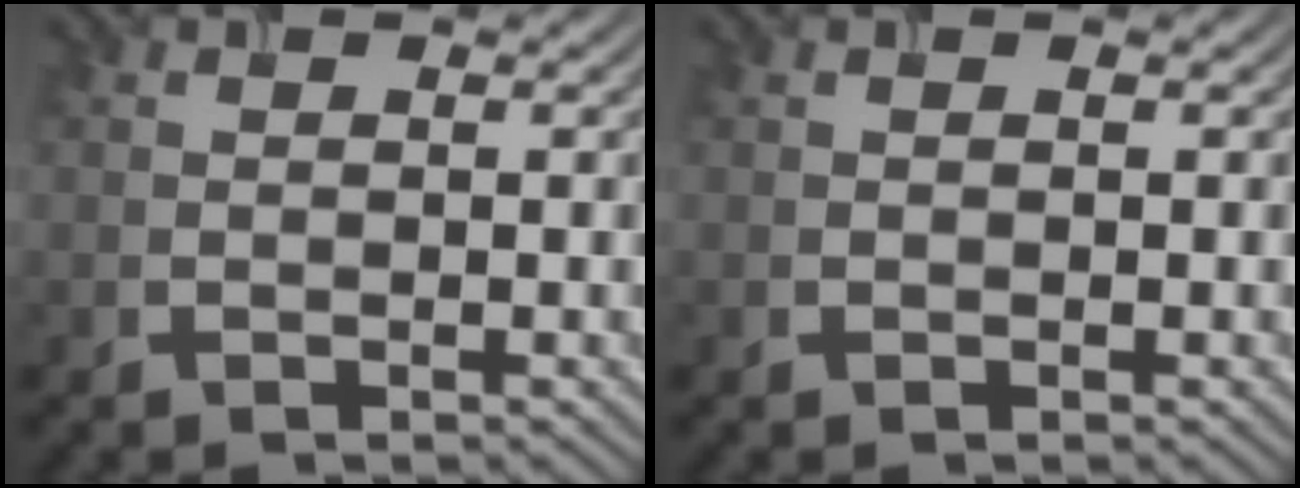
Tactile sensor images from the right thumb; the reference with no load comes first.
{"total": 0.0}